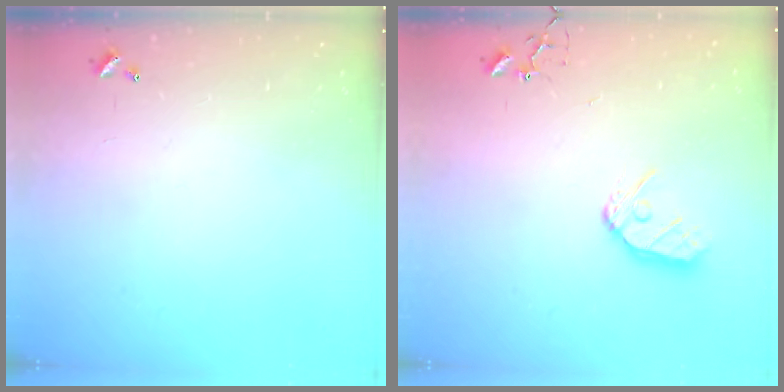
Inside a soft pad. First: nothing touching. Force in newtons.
{"total": 10.7, "press": 10.6, "slide": 1.2}